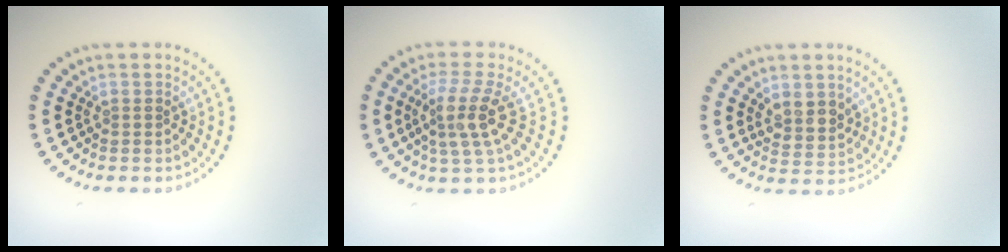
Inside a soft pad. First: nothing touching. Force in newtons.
{"total": 3.7, "press": 2.8, "slide": 2.4}
{"total": 2.4, "press": 2.1, "slide": 1.2}